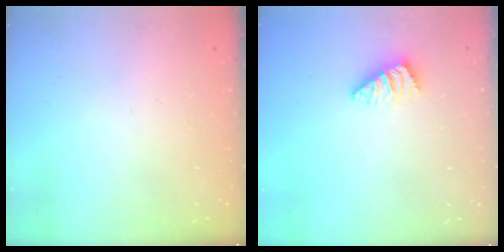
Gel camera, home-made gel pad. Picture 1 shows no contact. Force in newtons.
{"total": 1.1, "press": 1.0, "slide": 0.3}